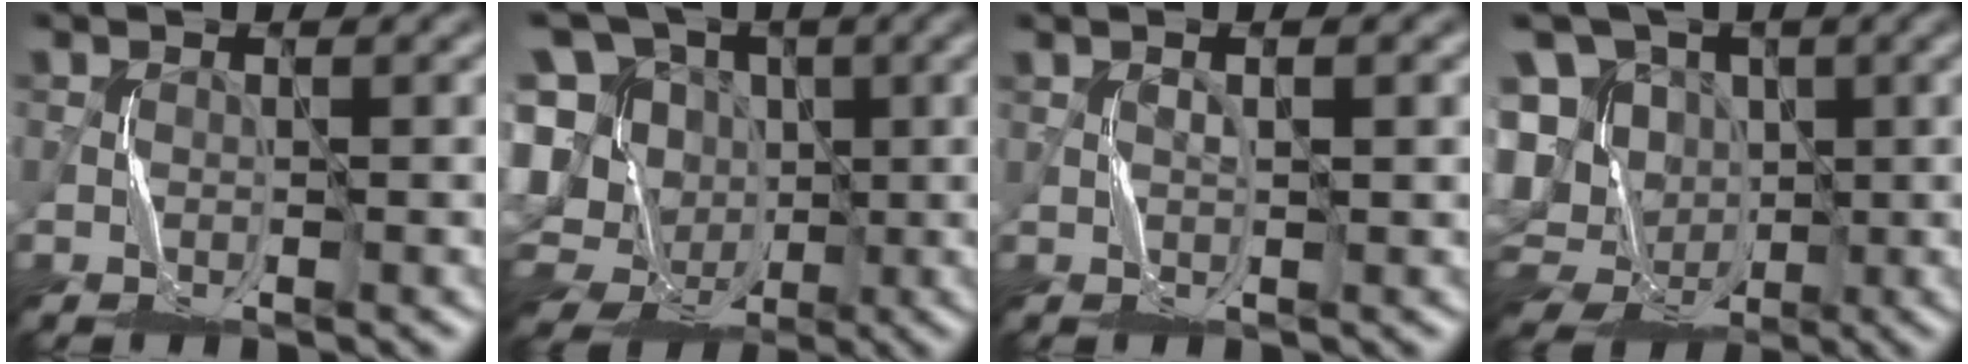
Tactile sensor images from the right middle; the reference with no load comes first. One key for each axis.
{"total": 15.0, "fx": -2.8, "fy": 13.6, "fz": 5.9, "tx": -0.161, "ty": 0.016, "tz": -0.045}
{"total": 1.0, "fx": 0.6, "fy": -0.3, "fz": 0.7, "tx": -0.013, "ty": 0.002, "tz": 0.012}
{"total": 14.3, "fx": -1.4, "fy": 13.0, "fz": 5.7, "tx": -0.151, "ty": 0.004, "tz": -0.024}